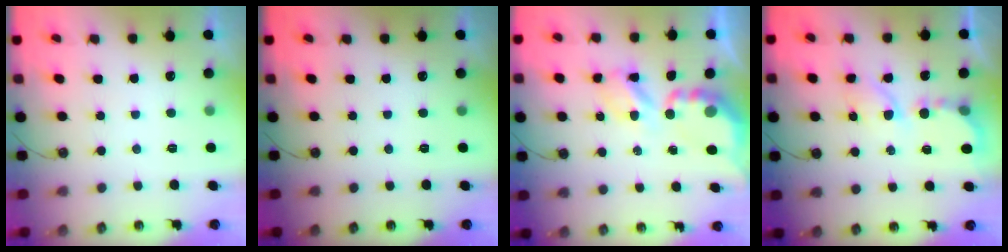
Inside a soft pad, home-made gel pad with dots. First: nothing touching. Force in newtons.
{"total": 0.0}
{"total": 5.9, "press": 5.9, "slide": 0.5}
{"total": 6.3, "press": 6.2, "slide": 0.7}